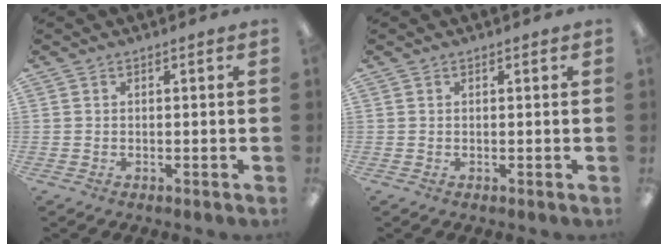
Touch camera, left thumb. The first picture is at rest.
{"total": 0.0}